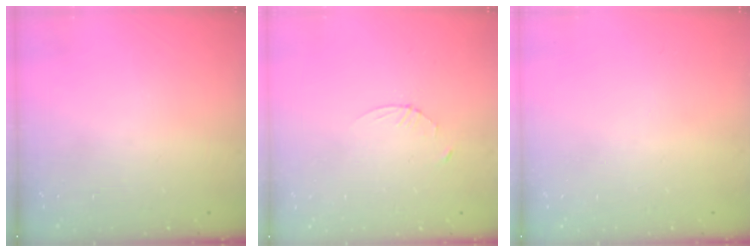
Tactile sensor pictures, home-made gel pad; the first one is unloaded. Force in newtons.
{"total": 2.3, "press": 2.3, "slide": 0.3}
{"total": 0.0}